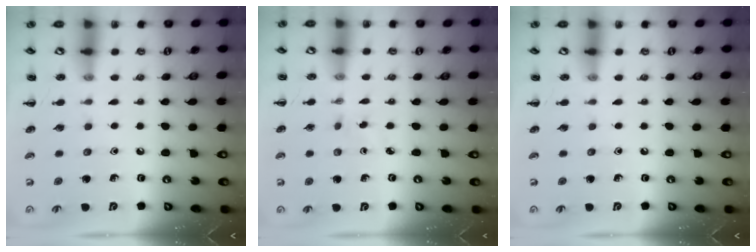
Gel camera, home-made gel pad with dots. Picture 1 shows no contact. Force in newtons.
{"total": 2.3, "press": 2.1, "slide": 0.9}
{"total": 0.0}